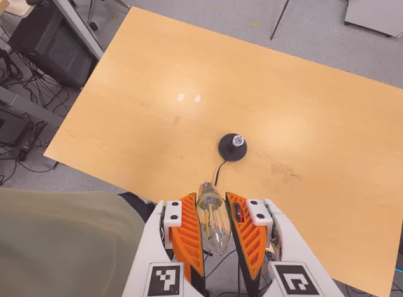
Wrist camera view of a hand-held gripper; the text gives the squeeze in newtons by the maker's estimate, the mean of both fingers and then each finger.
{"total": 19.2, "left": 20.1, "right": 18.4}